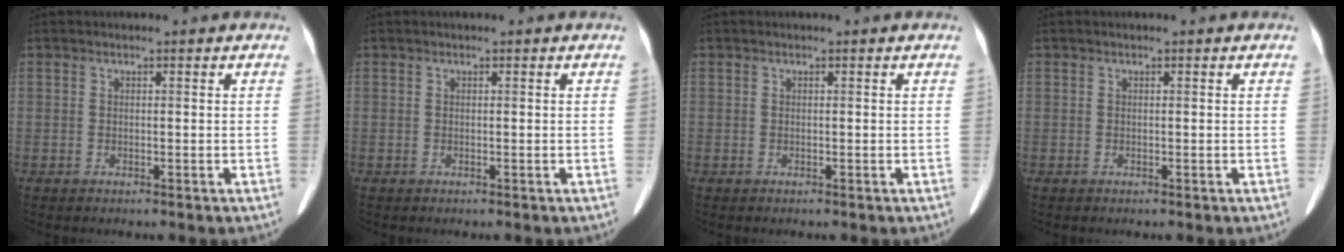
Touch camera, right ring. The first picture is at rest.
{"total": 0.0}
{"total": 0.0}
{"total": 0.0}